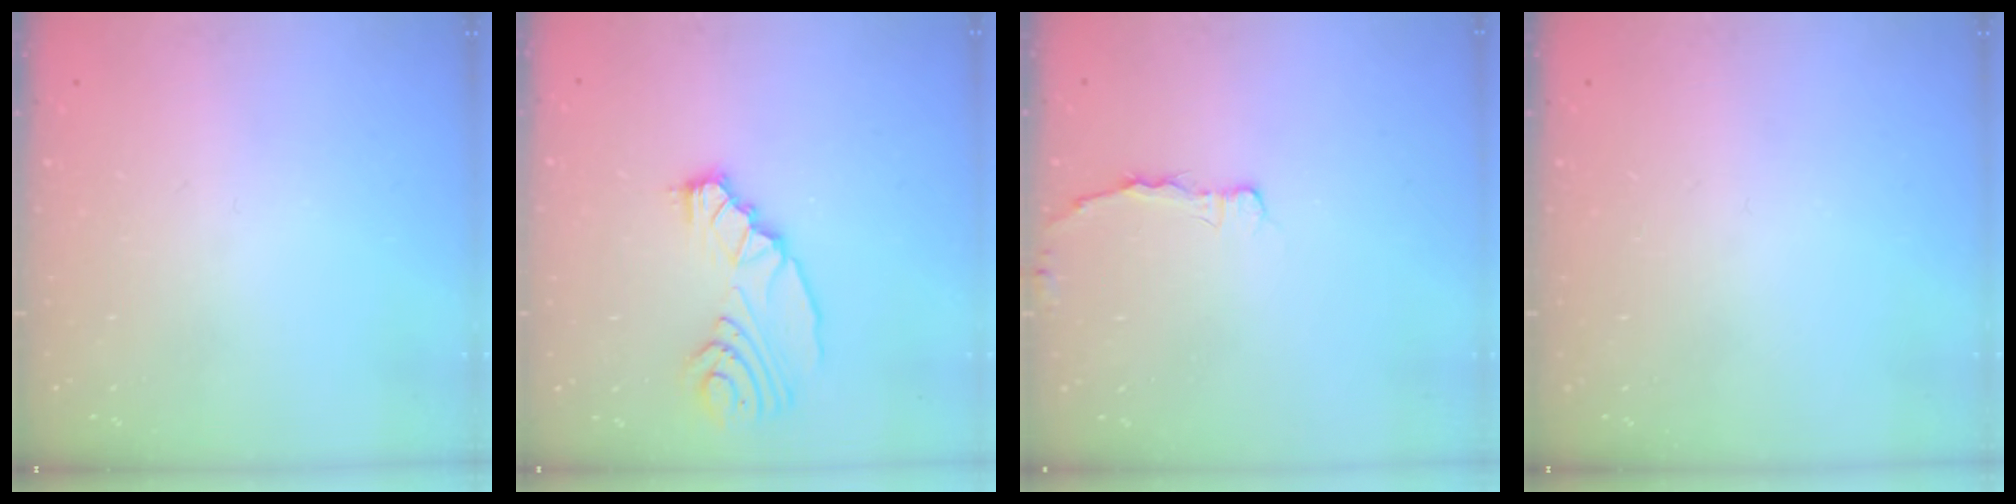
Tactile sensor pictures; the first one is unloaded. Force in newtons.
{"total": 10.5, "press": 9.9, "slide": 3.7}
{"total": 2.1, "press": 2.1, "slide": 0.4}
{"total": 0.0}